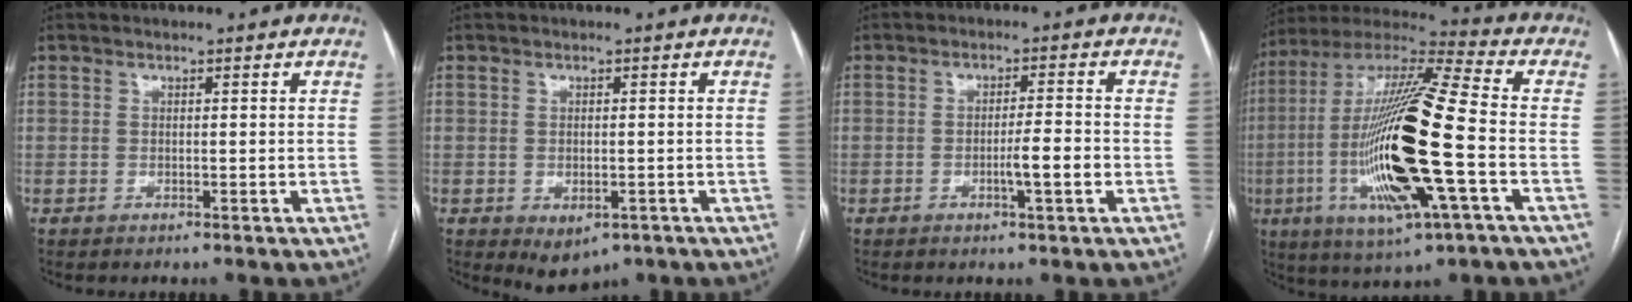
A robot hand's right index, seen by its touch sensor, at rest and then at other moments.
{"total": 4.3, "force": [-2.0, 2.7, 2.6], "torque": [-0.033, -0.004, -0.015]}
{"total": 4.0, "force": [-1.3, 0.1, 3.8], "torque": [-0.058, -0.001, -0.021]}
{"total": 23.3, "force": [-4.7, 2.2, 22.7], "torque": [-0.480, -0.025, -0.089]}